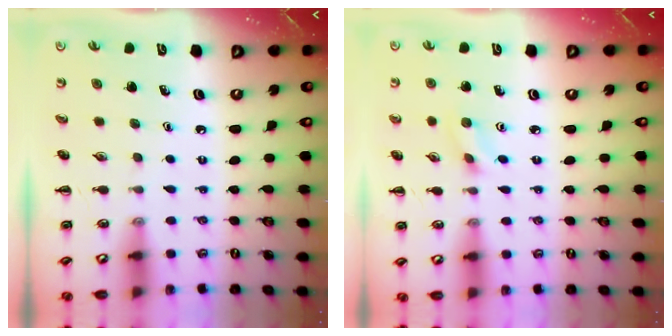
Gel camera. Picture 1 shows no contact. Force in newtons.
{"total": 2.3, "press": 2.1, "slide": 0.8}